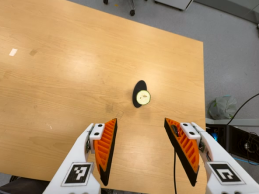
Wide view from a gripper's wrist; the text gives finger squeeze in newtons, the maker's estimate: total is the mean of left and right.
{"total": 0.0}